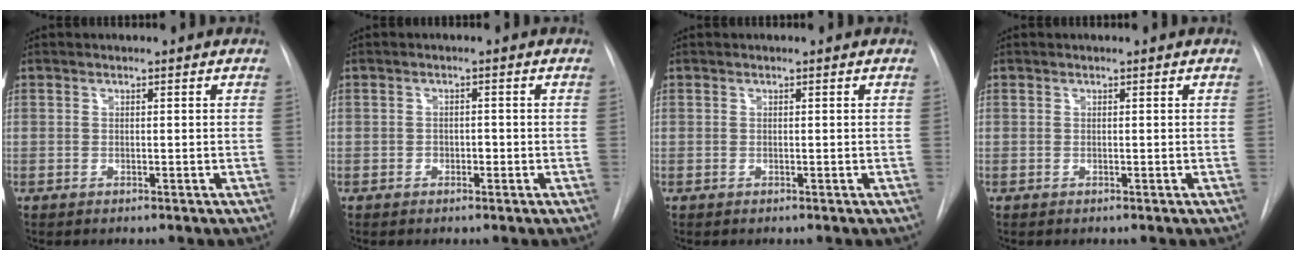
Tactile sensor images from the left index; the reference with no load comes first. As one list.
[{"total": 1.2, "force": [-0.4, 0.8, 0.7], "torque": [-0.005, 0.004, -0.007]}, {"total": 0.0}, {"total": 0.0}]